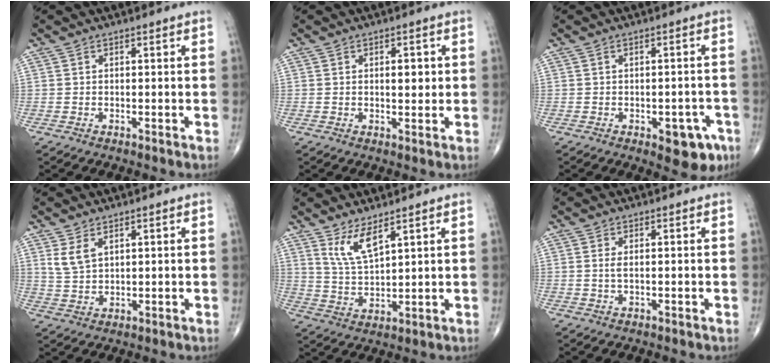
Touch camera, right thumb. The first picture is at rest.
{"total": 3.4, "force": [0.6, 1.6, 2.9], "torque": [-0.033, -0.003, 0.009]}
{"total": 6.8, "force": [-3.2, 3.5, 4.9], "torque": [-0.033, 0.016, -0.033]}
{"total": 4.0, "force": [2.1, 2.1, 2.7], "torque": [-0.052, -0.009, 0.050]}
{"total": 6.2, "force": [4.0, 1.6, 4.5], "torque": [-0.086, -0.037, 0.086]}
{"total": 1.4, "force": [0.3, 0.4, 1.4], "torque": [-0.036, -0.001, 0.009]}